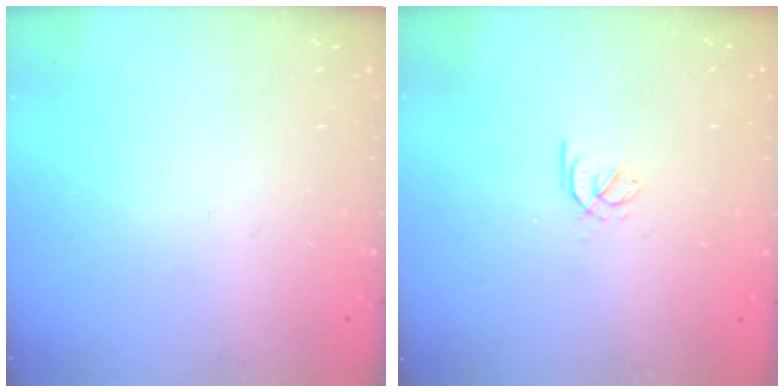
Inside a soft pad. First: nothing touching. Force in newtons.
{"total": 2.0, "press": 1.9, "slide": 0.6}